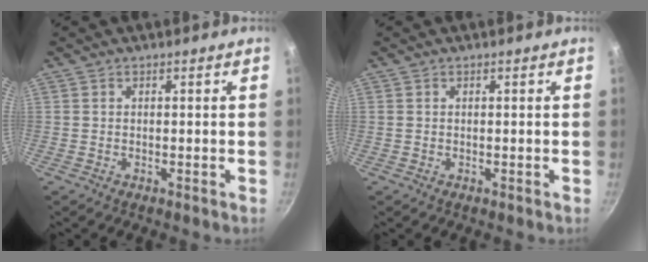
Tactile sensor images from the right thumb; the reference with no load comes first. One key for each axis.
{"total": 0.0}